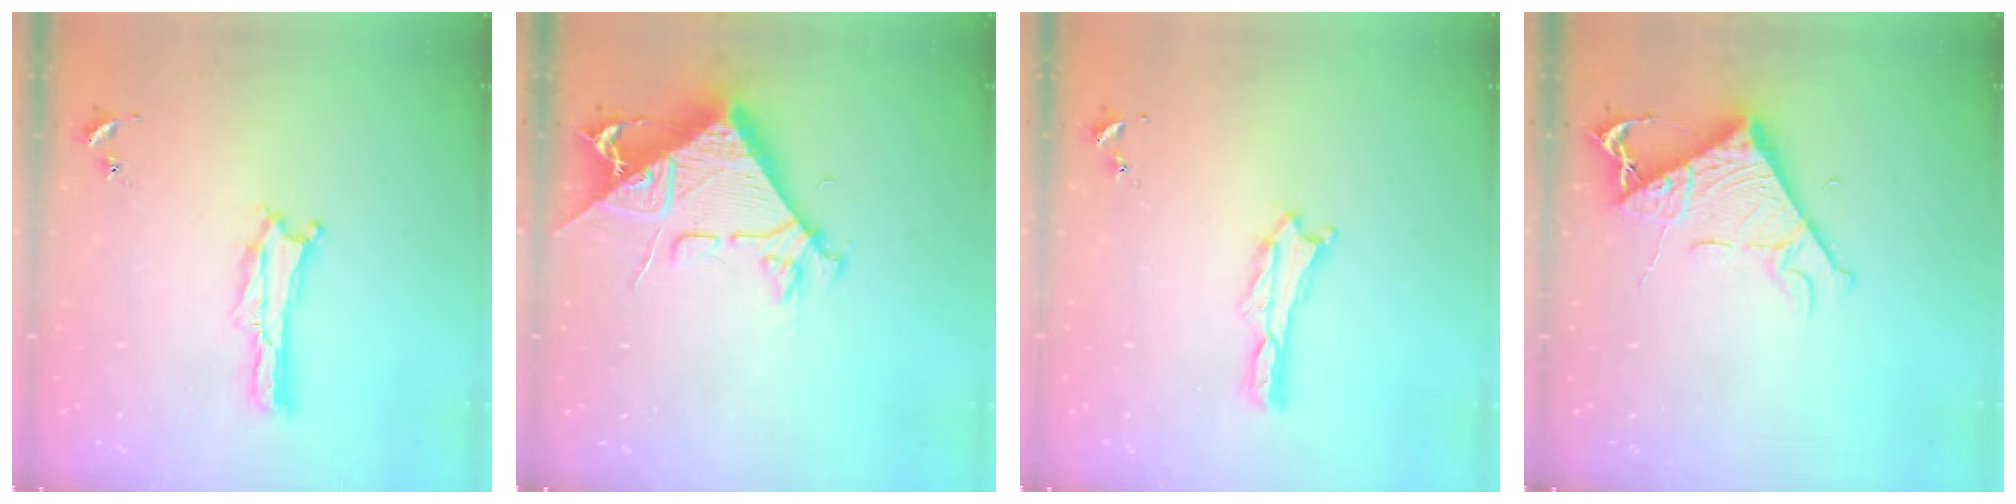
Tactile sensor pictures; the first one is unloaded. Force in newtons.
{"total": 10.1, "press": 10.0, "slide": 1.2}
{"total": 0.5, "press": 0.5, "slide": 0.2}
{"total": 8.0, "press": 7.9, "slide": 0.8}